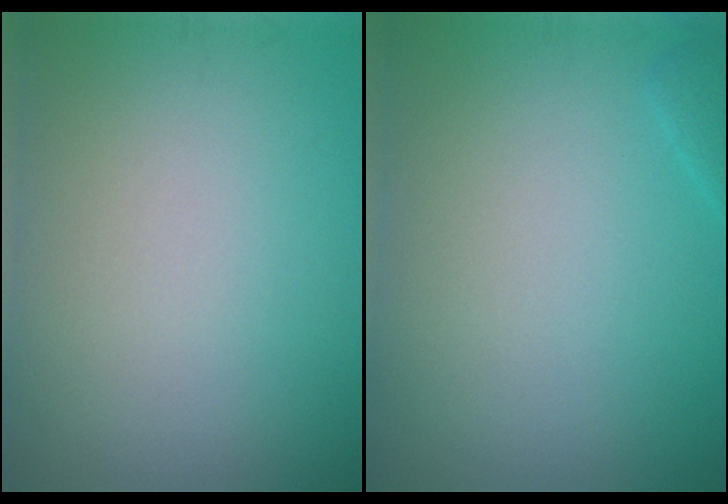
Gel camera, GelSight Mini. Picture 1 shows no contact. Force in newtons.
{"total": 0.9, "press": 0.9, "slide": 0.1}